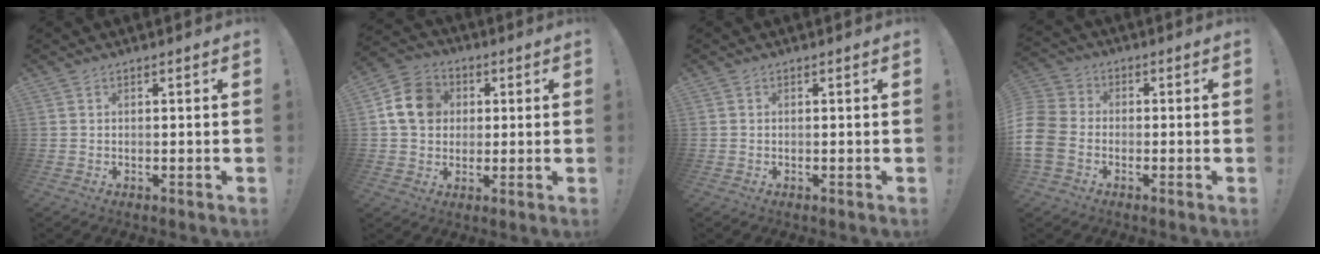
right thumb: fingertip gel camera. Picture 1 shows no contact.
{"total": 11.9, "force": [2.6, 10.2, 5.7], "torque": [-0.079, 0.006, 0.058]}
{"total": 0.0}
{"total": 9.1, "force": [-3.7, 7.0, 4.5], "torque": [-0.101, 0.026, -0.065]}